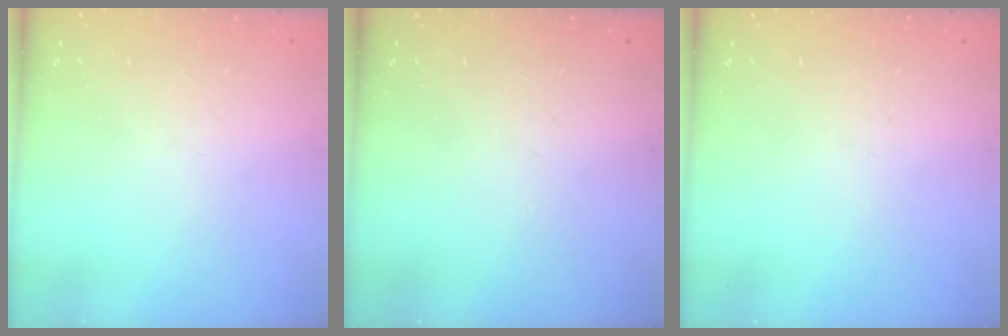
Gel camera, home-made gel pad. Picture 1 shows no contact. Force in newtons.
{"total": 0.0}
{"total": 0.0}